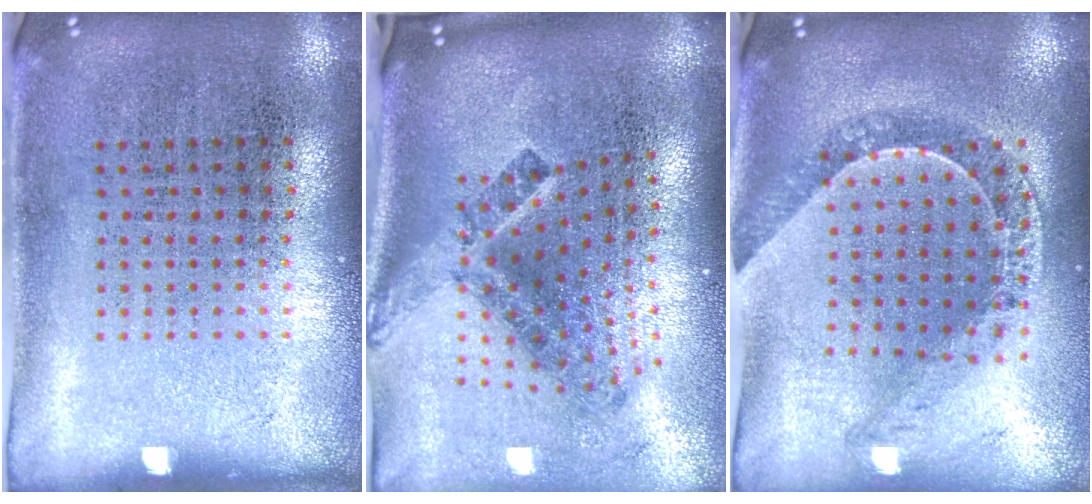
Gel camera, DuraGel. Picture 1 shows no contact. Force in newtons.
{"total": 3.0, "press": 1.7, "slide": 2.4}
{"total": 1.2, "press": 1.2, "slide": 0.2}